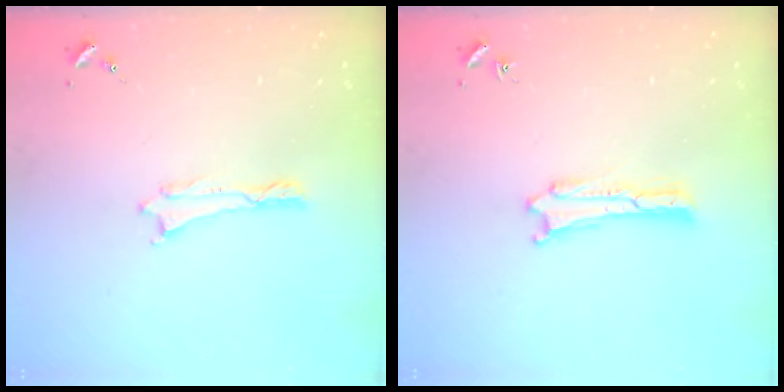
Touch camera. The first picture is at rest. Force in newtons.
{"total": 0.0}